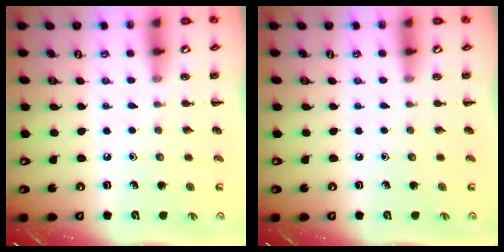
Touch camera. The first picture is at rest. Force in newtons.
{"total": 0.0}